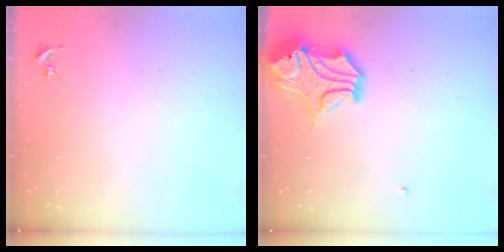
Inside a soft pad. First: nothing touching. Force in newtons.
{"total": 15.3, "press": 15.2, "slide": 2.2}